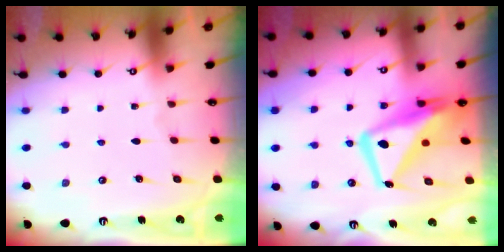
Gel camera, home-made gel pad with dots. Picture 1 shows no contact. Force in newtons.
{"total": 14.9, "press": 14.8, "slide": 1.8}